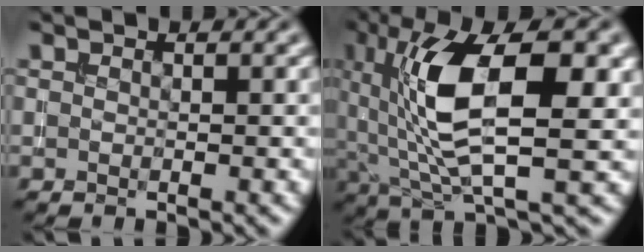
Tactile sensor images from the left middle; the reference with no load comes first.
{"total": 11.3, "force": [1.7, 4.2, 10.4], "torque": [-0.187, 0.008, 0.029]}